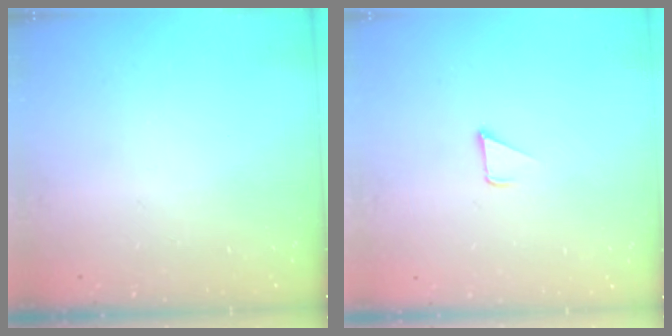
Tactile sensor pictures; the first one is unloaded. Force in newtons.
{"total": 1.7, "press": 1.7, "slide": 0.1}